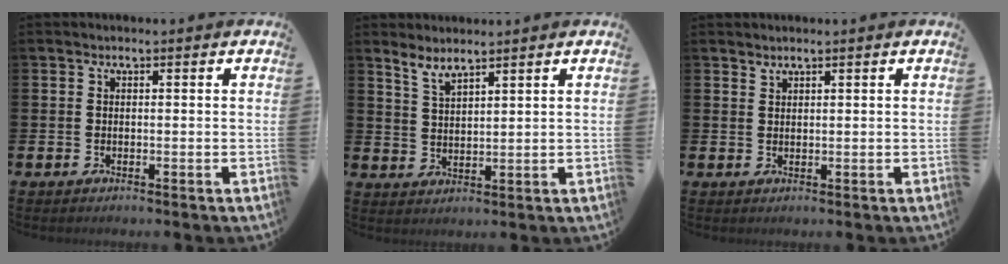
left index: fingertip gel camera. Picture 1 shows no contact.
{"total": 3.2, "force": [3.1, 0.2, 0.8], "torque": [-0.023, -0.014, 0.057]}
{"total": 1.2, "force": [1.2, 0.1, 0.1], "torque": [0.004, -0.002, 0.022]}